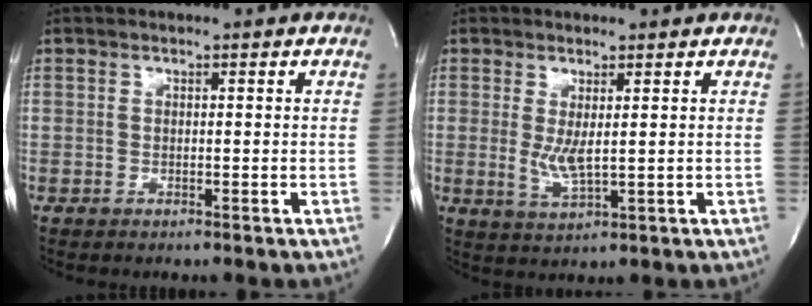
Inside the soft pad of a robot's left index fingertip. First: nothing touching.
{"total": 3.4, "force": [-0.1, 0.8, 3.3], "torque": [-0.069, -0.018, 0.008]}